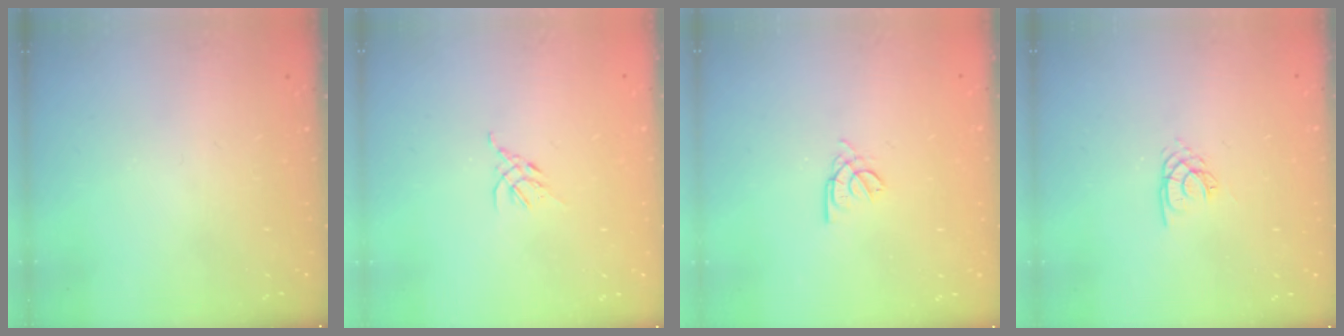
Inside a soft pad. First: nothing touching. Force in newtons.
{"total": 2.7, "press": 2.6, "slide": 0.7}
{"total": 2.2, "press": 2.1, "slide": 0.6}
{"total": 1.8, "press": 1.8, "slide": 0.2}